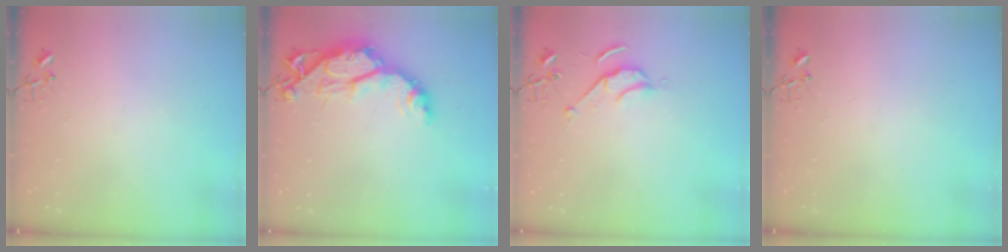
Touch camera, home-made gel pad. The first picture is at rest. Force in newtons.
{"total": 14.8, "press": 14.7, "slide": 1.4}
{"total": 6.2, "press": 6.2, "slide": 0.5}
{"total": 0.0}